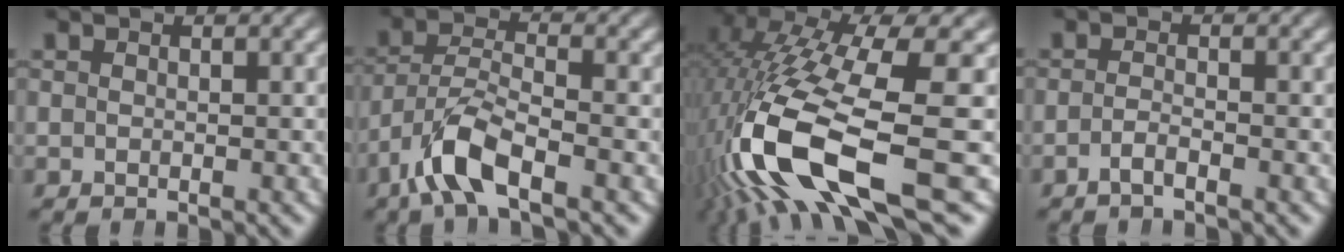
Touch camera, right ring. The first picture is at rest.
{"total": 4.9, "force": [-1.8, 2.5, 3.8], "torque": [-0.089, -0.026, -0.022]}
{"total": 12.2, "force": [-2.9, 6.0, 10.2], "torque": [-0.236, -0.049, -0.018]}
{"total": 1.6, "force": [-1.5, 0.1, 0.7], "torque": [-0.016, -0.006, -0.027]}